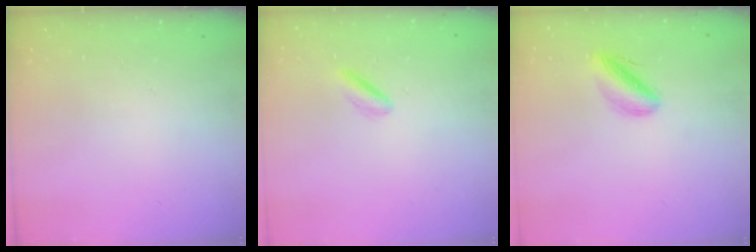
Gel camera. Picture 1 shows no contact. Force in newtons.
{"total": 2.9, "press": 2.7, "slide": 1.1}
{"total": 7.8, "press": 7.5, "slide": 2.0}